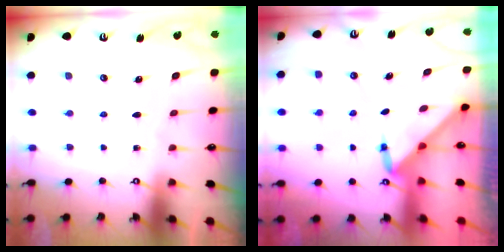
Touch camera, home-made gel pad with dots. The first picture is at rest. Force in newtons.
{"total": 3.1, "press": 3.1, "slide": 0.2}